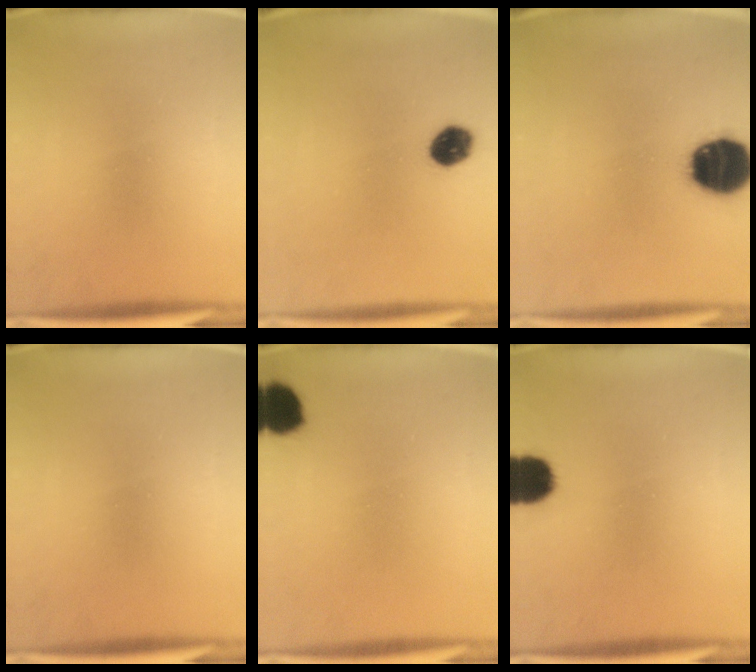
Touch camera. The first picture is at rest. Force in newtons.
{"total": 6.2}
{"total": 17.0}
{"total": 0.0}
{"total": 7.0}
{"total": 7.8}